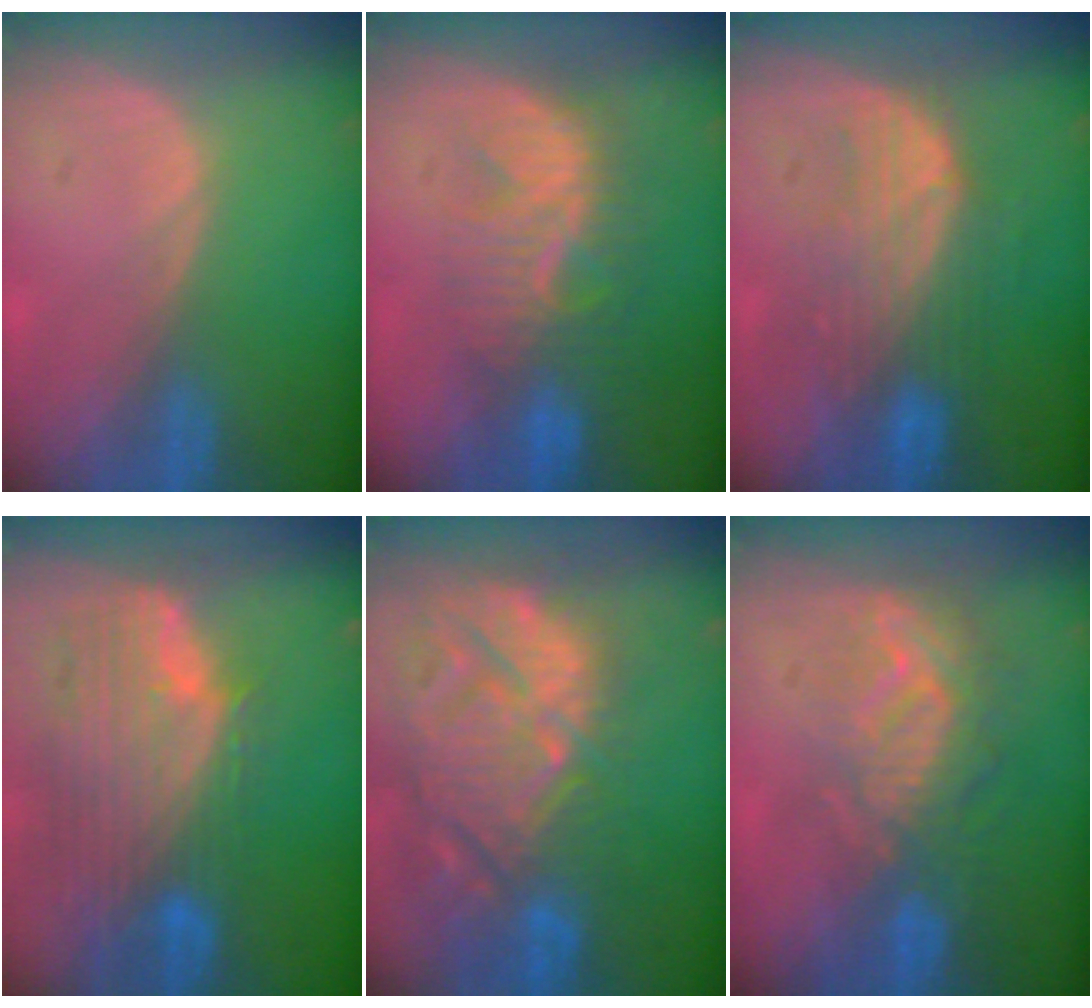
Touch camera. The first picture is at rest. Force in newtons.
{"total": 8.4, "press": 8.0, "slide": 2.4}
{"total": 7.5, "press": 7.5, "slide": 0.3}
{"total": 11.7, "press": 10.0, "slide": 6.1}
{"total": 15.0, "press": 12.9, "slide": 7.7}
{"total": 9.2, "press": 8.6, "slide": 3.3}